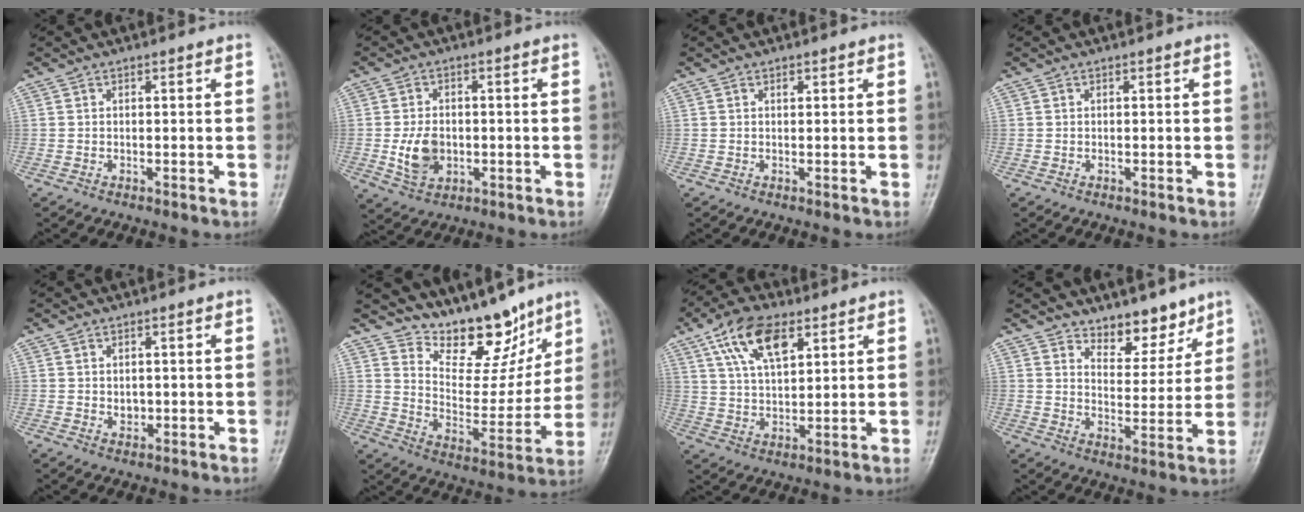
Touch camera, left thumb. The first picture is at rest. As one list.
[{"total": 6.8, "force": [-0.9, 4.9, 4.6], "torque": [-0.070, -0.001, -0.010]}, {"total": 0.7, "force": [0.4, 0.4, 0.4], "torque": [-0.004, -0.002, 0.006]}, {"total": 0.0}, {"total": 1.8, "force": [0.2, 1.5, 1.1], "torque": [-0.011, -0.002, 0.007]}, {"total": 14.9, "force": [11.6, 6.7, 6.6], "torque": [-0.047, -0.079, 0.195]}, {"total": 11.6, "force": [5.9, 5.6, 8.3], "torque": [-0.136, -0.014, 0.110]}, {"total": 8.0, "force": [6.4, 3.8, 2.8], "torque": [-0.007, -0.050, 0.106]}]